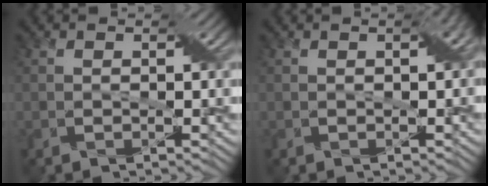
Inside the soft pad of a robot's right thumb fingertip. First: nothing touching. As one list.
[{"total": 1.5, "force": [0.4, 0.3, 1.4], "torque": [-0.018, 0.009, 0.006]}]